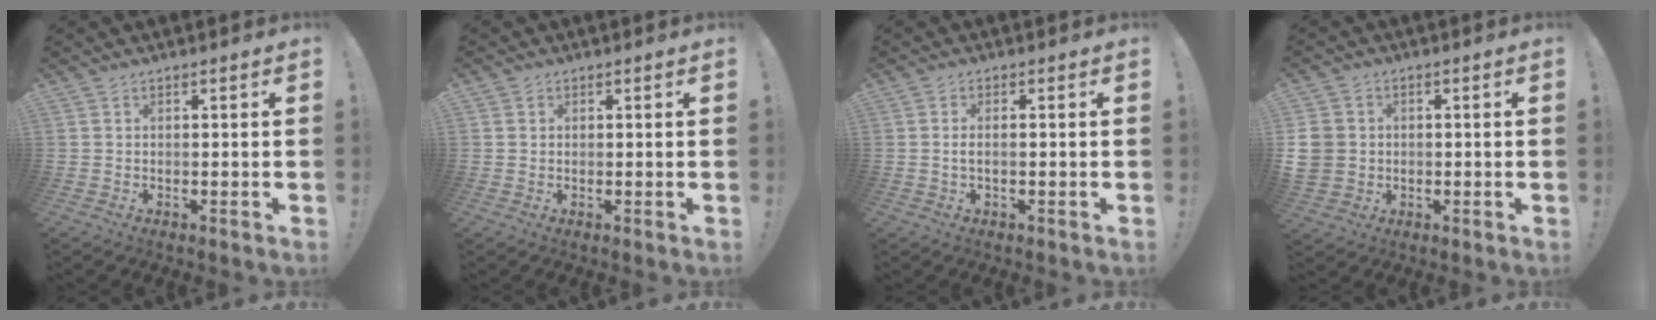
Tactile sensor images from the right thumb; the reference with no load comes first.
{"total": 1.1, "force": [0.5, 1.0, 0.0], "torque": [0.009, -0.003, 0.007]}
{"total": 2.2, "force": [-0.4, 0.5, 2.2], "torque": [-0.047, 0.000, -0.008]}
{"total": 7.3, "force": [0.1, 6.5, 3.2], "torque": [-0.072, 0.002, 0.006]}